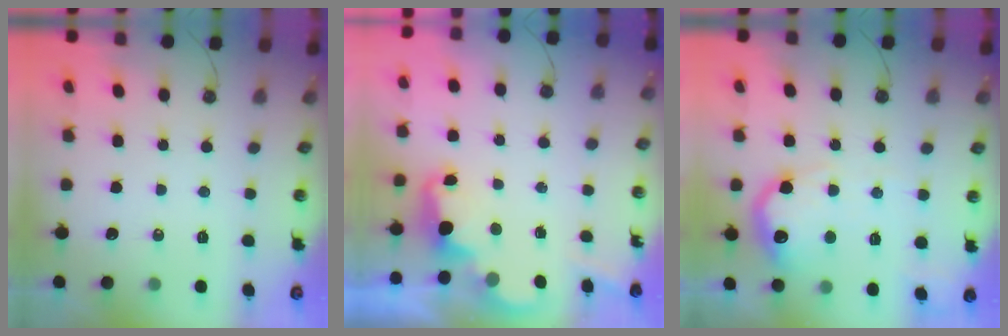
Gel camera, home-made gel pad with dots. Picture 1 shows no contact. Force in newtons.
{"total": 2.5, "press": 2.5, "slide": 0.5}
{"total": 14.9, "press": 14.9, "slide": 0.8}